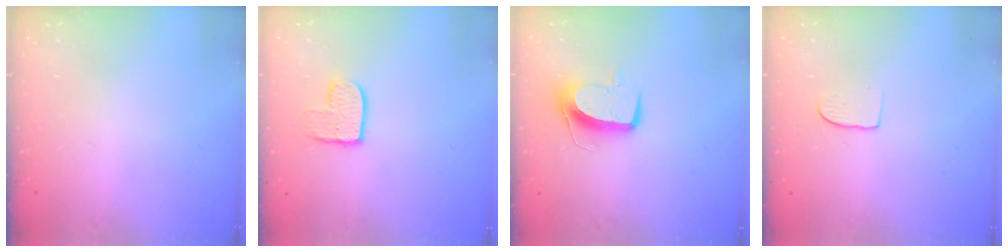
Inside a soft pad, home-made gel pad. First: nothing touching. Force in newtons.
{"total": 8.5, "press": 8.4, "slide": 0.5}
{"total": 9.8, "press": 9.7, "slide": 0.8}
{"total": 6.8, "press": 6.8, "slide": 0.5}